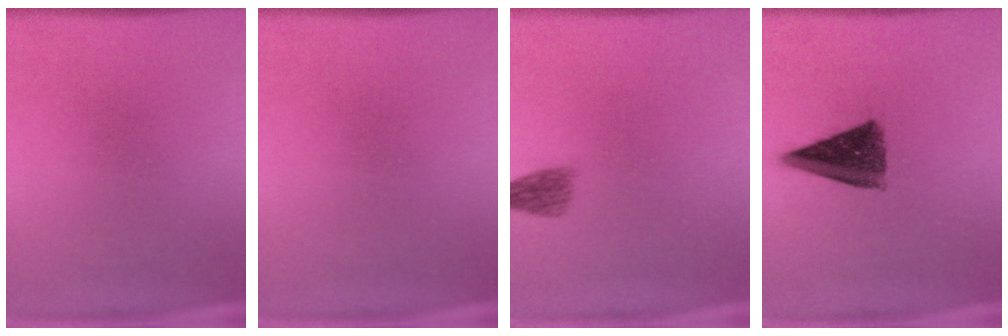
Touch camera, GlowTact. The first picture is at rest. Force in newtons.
{"total": 0.0}
{"total": 2.4}
{"total": 9.5}